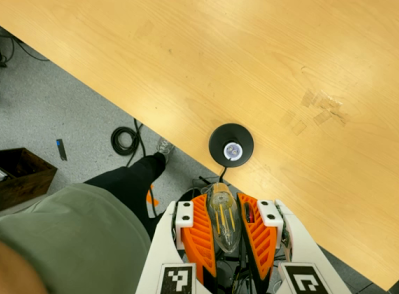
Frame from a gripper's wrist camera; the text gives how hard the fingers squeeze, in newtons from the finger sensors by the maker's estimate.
{"total": 20.7, "left": 22.5, "right": 18.9}